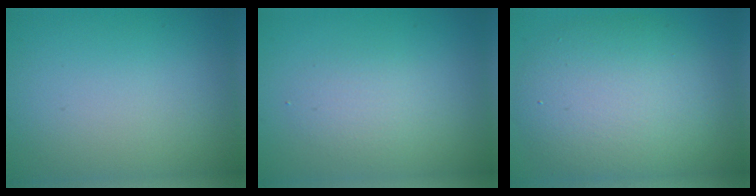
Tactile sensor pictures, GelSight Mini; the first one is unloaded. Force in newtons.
{"total": 1.9, "press": 1.9, "slide": 0.1}
{"total": 8.3, "press": 8.3, "slide": 0.7}